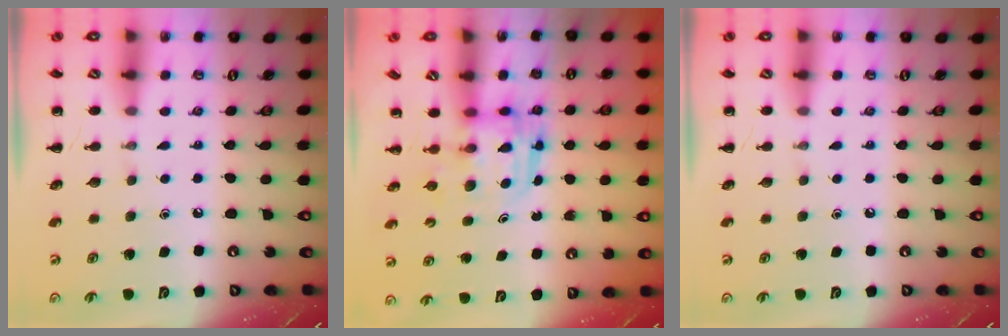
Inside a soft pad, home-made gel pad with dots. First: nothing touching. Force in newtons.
{"total": 3.0, "press": 3.0, "slide": 0.3}
{"total": 0.0}